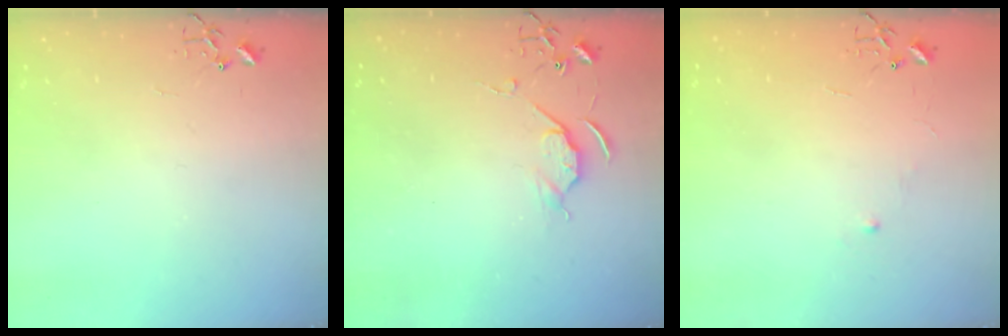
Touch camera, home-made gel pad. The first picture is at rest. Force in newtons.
{"total": 5.2, "press": 5.2, "slide": 0.7}
{"total": 4.4, "press": 4.4, "slide": 0.6}